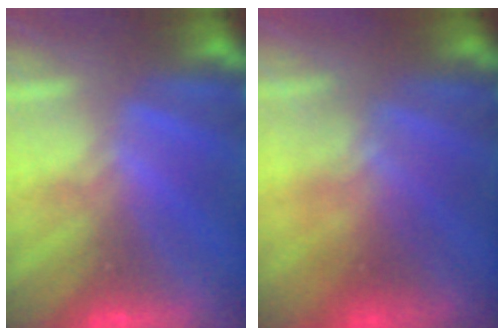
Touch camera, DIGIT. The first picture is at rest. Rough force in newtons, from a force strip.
{"total": 1.5}